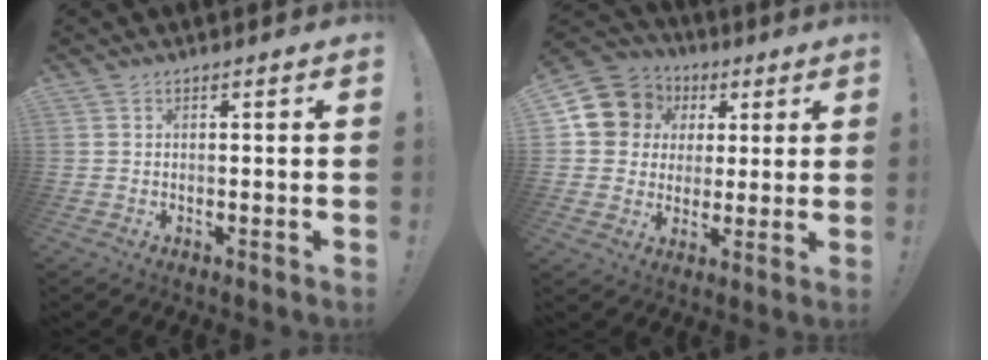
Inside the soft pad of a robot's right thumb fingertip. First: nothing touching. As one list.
[{"total": 12.2, "force": [3.8, 10.9, 4.0], "torque": [-0.064, -0.011, 0.088]}]